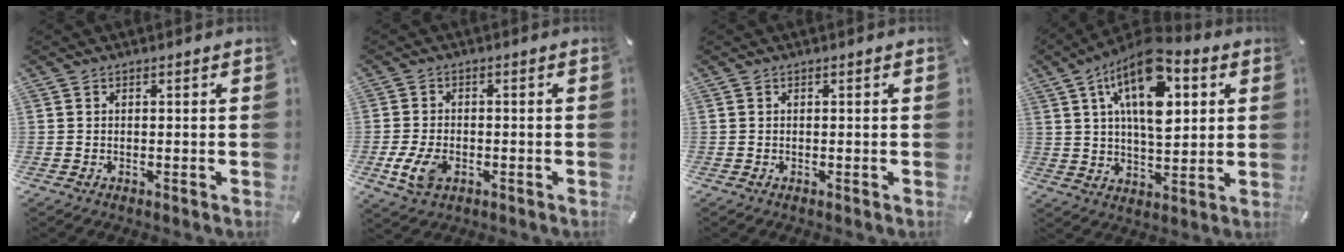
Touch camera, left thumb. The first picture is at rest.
{"total": 7.1, "force": [-2.5, 4.6, 4.7], "torque": [-0.112, 0.004, -0.047]}
{"total": 0.0}
{"total": 17.0, "force": [7.0, 8.7, 12.8], "torque": [-0.219, -0.017, 0.115]}